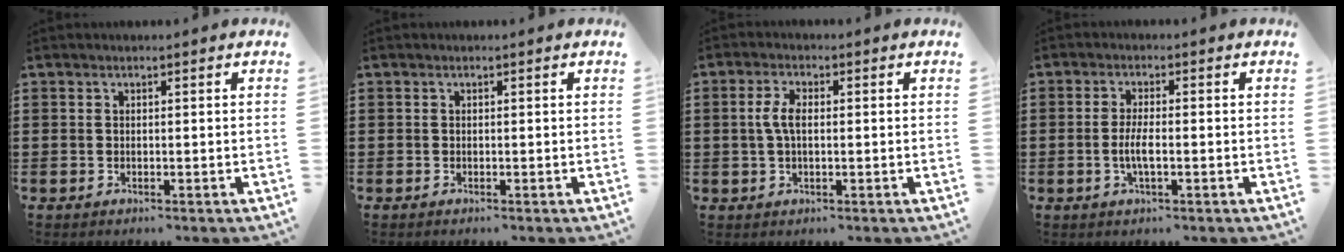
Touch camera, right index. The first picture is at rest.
{"total": 0.0}
{"total": 3.9, "force": [0.2, 1.7, 3.5], "torque": [-0.083, 0.000, -0.004]}
{"total": 3.4, "force": [-0.8, 0.8, 3.2], "torque": [-0.071, -0.005, -0.019]}